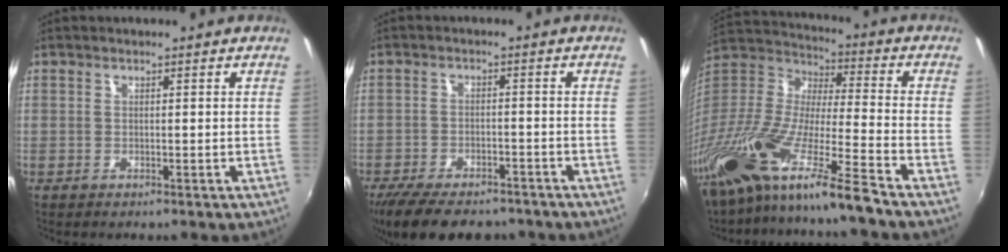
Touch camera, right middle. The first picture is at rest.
{"total": 13.6, "force": [-10.6, 5.3, 6.6], "torque": [-0.147, -0.029, -0.168]}
{"total": 20.6, "force": [-15.5, 0.6, 13.5], "torque": [-0.249, -0.046, -0.294]}